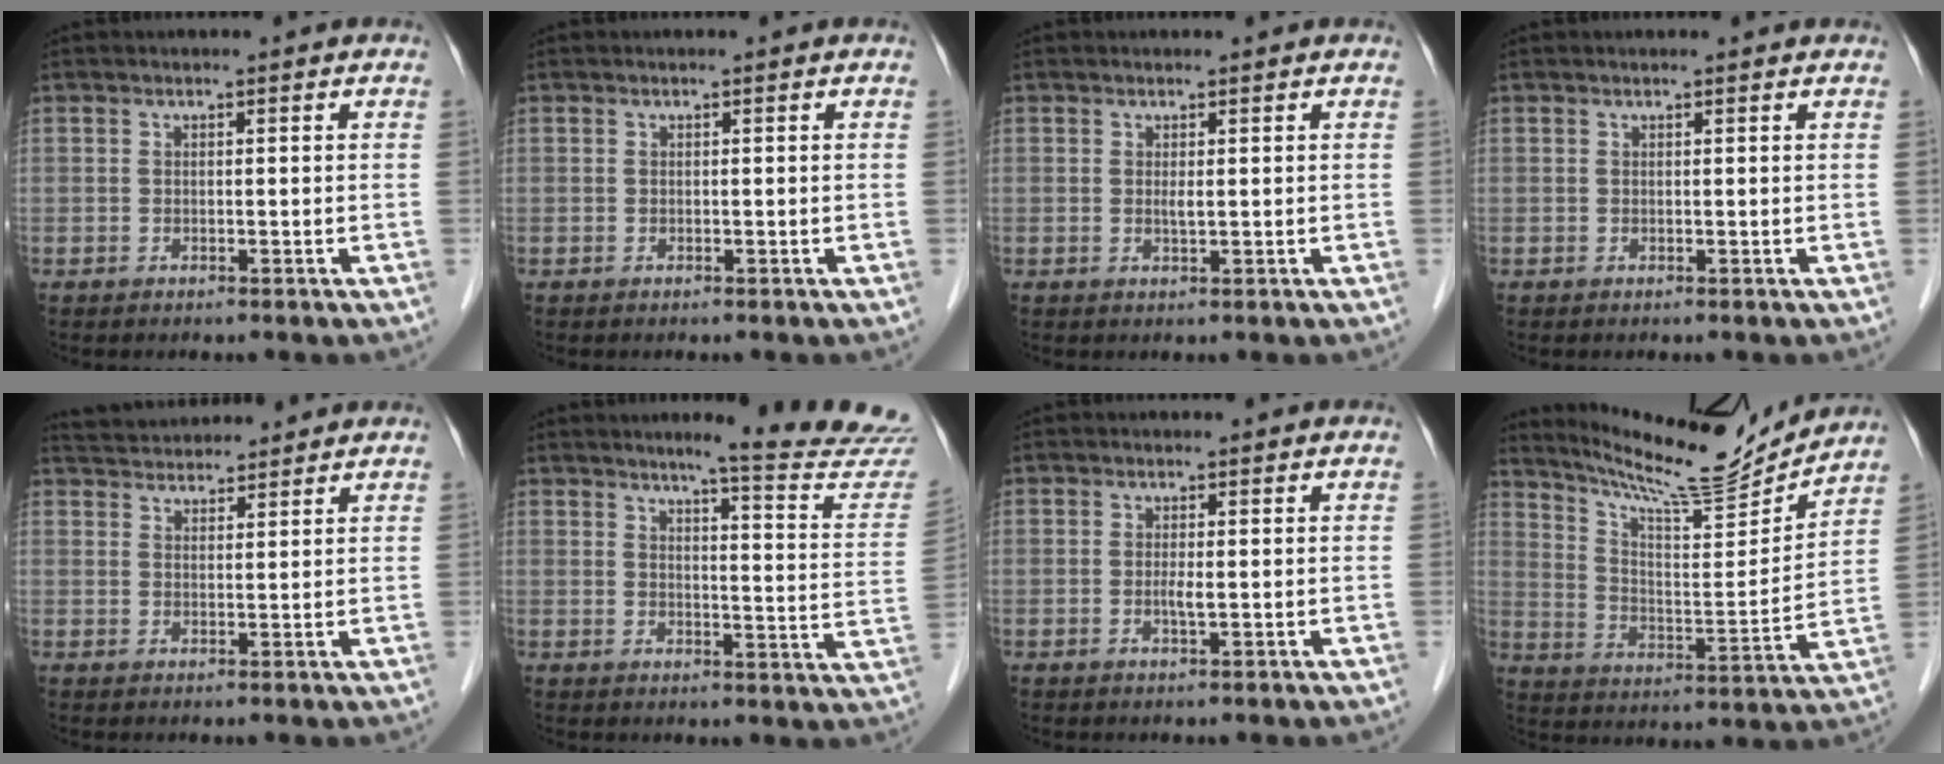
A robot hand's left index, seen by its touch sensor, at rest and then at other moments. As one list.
[{"total": 0.0}, {"total": 0.9, "force": [0.3, 0.1, 0.8], "torque": [-0.021, -0.002, 0.005]}, {"total": 1.0, "force": [0.9, 0.0, 0.2], "torque": [-0.011, 0.005, 0.012]}, {"total": 7.6, "force": [7.4, 1.3, 1.5], "torque": [-0.028, 0.033, 0.116]}, {"total": 16.4, "force": [15.4, -0.4, 5.6], "torque": [-0.063, -0.096, 0.167]}, {"total": 1.4, "force": [0.0, 0.1, 1.4], "torque": [-0.029, -0.002, -0.001]}, {"total": 15.8, "force": [15.1, 0.5, 4.6], "torque": [-0.089, -0.026, 0.239]}]